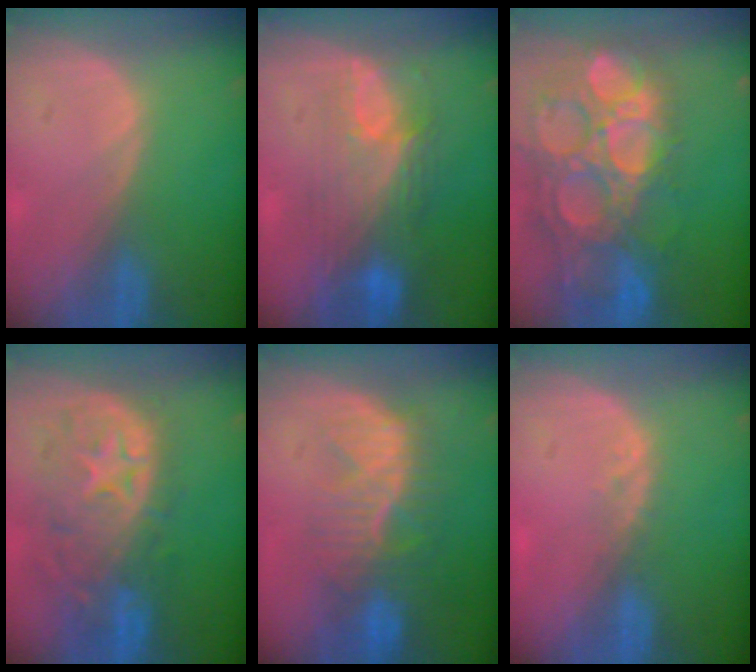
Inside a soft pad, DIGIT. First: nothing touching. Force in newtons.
{"total": 9.2, "press": 8.2, "slide": 4.3}
{"total": 15.7, "press": 13.0, "slide": 8.8}
{"total": 11.0, "press": 9.7, "slide": 5.1}
{"total": 10.0, "press": 8.7, "slide": 4.9}
{"total": 1.8, "press": 1.5, "slide": 1.0}